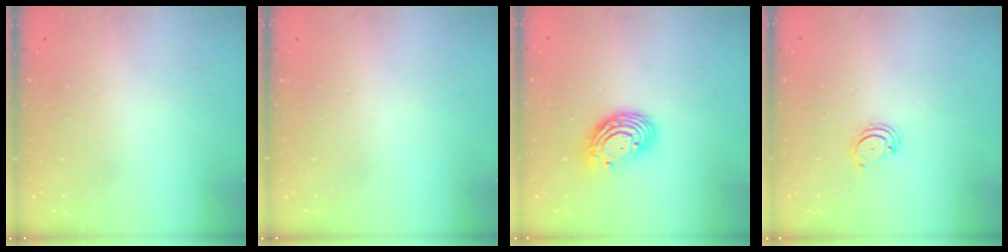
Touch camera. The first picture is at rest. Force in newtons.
{"total": 0.0}
{"total": 10.5, "press": 10.4, "slide": 1.1}
{"total": 2.8, "press": 2.8, "slide": 0.3}